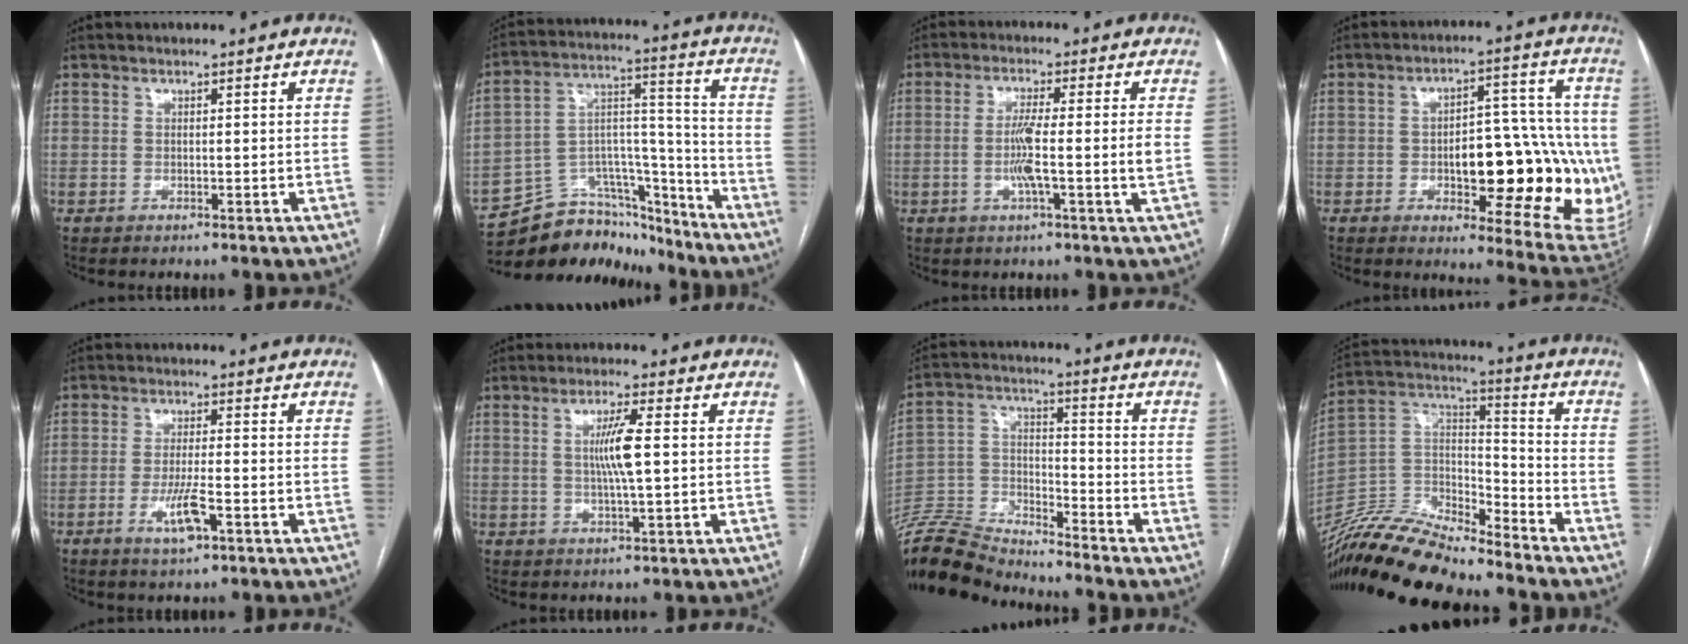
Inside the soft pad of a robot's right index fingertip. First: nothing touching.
{"total": 17.2, "force": [-15.5, 6.3, 3.6], "torque": [-0.049, 0.064, -0.246]}
{"total": 6.9, "force": [-1.2, -0.7, 6.7], "torque": [-0.127, 0.000, -0.021]}
{"total": 20.6, "force": [-2.7, 7.6, 19.0], "torque": [-0.186, 0.022, -0.013]}
{"total": 5.4, "force": [-2.4, 0.7, 4.8], "torque": [-0.095, -0.007, -0.042]}
{"total": 5.6, "force": [0.6, -0.1, 5.6], "torque": [-0.107, -0.003, 0.013]}
{"total": 14.0, "force": [-13.8, 1.7, 1.3], "torque": [-0.033, 0.033, -0.261]}
{"total": 17.9, "force": [-16.7, 2.7, 6.0], "torque": [-0.106, 0.024, -0.314]}